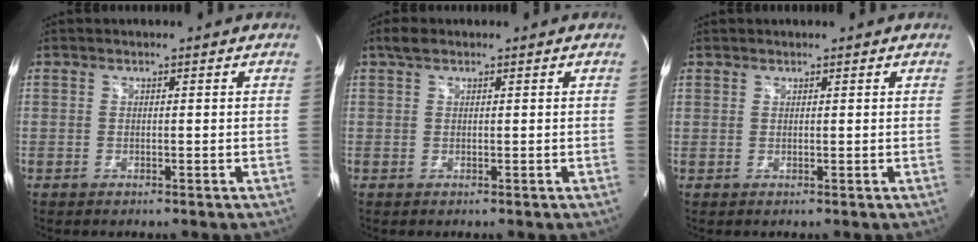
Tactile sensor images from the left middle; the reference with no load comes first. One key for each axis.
{"total": 1.8, "fx": 1.3, "fy": 0.7, "fz": 1.0, "tx": -0.025, "ty": 0.014, "tz": 0.025}
{"total": 0.8, "fx": 0.6, "fy": 0.5, "fz": 0.0, "tx": 0.002, "ty": 0.003, "tz": 0.008}